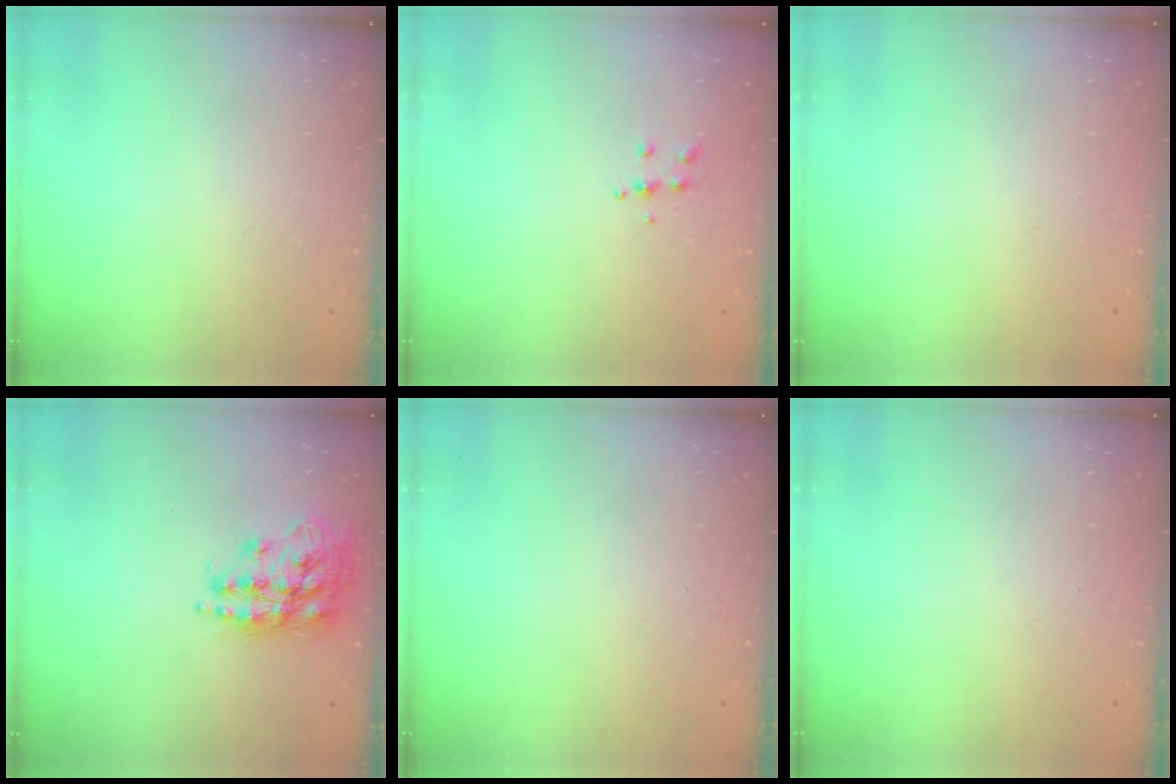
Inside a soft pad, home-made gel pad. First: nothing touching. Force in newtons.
{"total": 5.0, "press": 4.8, "slide": 1.0}
{"total": 0.0}
{"total": 17.1, "press": 17.0, "slide": 1.5}
{"total": 0.0}
{"total": 0.0}